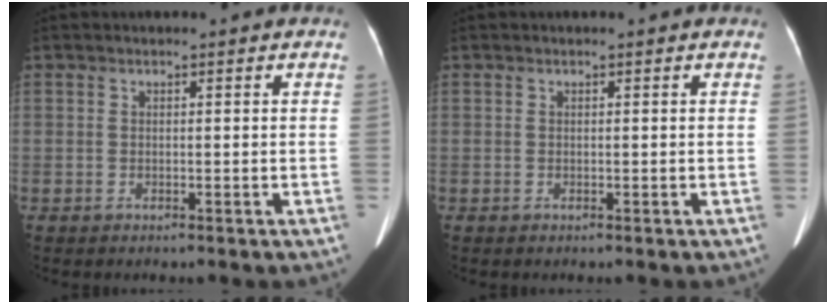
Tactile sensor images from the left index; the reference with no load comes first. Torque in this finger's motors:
{"motor_torque": [0.04, 0.01, 0.00, 0.01]}